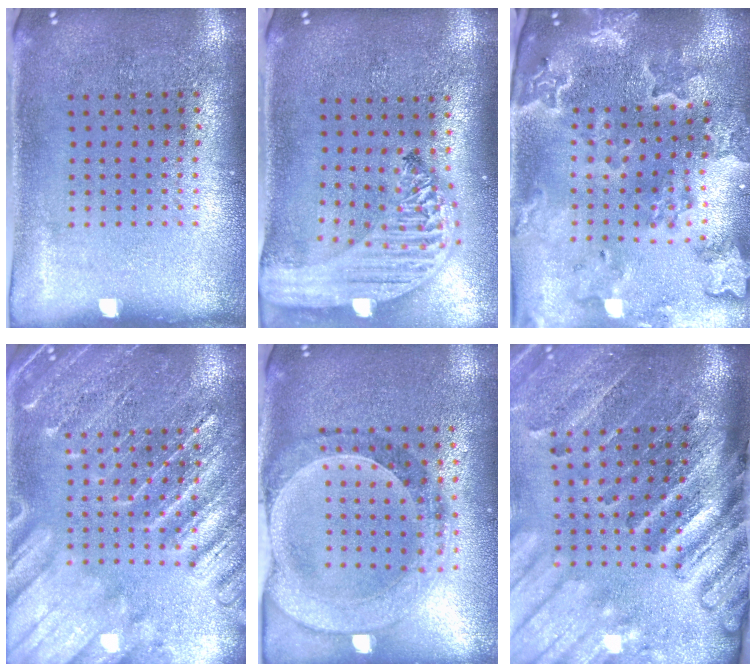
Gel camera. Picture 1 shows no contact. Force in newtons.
{"total": 2.9, "press": 2.2, "slide": 1.8}
{"total": 3.1, "press": 2.8, "slide": 1.3}
{"total": 4.9, "press": 4.9, "slide": 0.7}
{"total": 1.5, "press": 1.5, "slide": 0.3}
{"total": 4.4, "press": 3.3, "slide": 2.9}